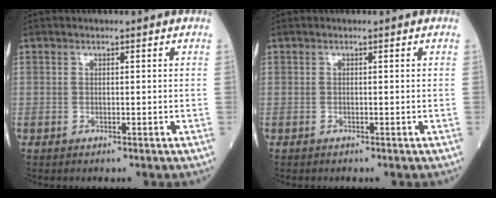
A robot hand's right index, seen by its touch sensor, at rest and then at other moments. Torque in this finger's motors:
{"motor_torque": [-0.09, -0.01, -0.02, -0.01]}